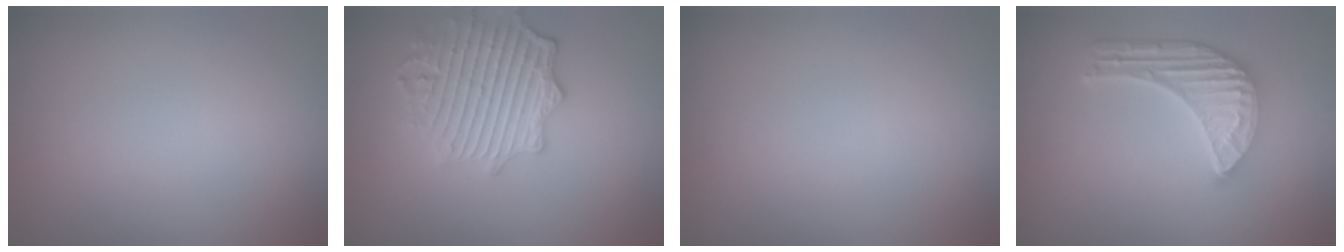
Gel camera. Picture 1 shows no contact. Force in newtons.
{"total": 5.1, "press": 4.6, "slide": 2.3}
{"total": 0.0}
{"total": 5.9, "press": 4.5, "slide": 3.8}